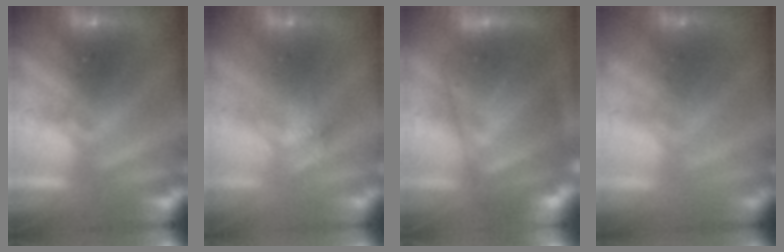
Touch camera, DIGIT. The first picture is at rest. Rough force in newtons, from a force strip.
{"total": 2.8}
{"total": 8.8}
{"total": 1.6}